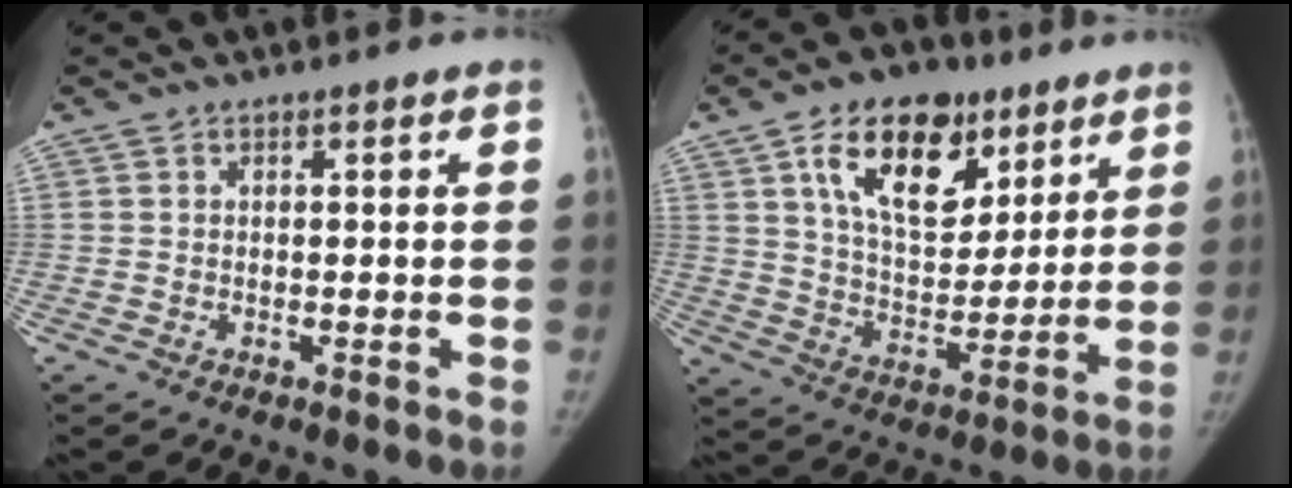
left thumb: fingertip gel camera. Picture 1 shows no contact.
{"total": 18.3, "force": [9.4, 10.8, 11.3], "torque": [-0.137, -0.039, 0.163]}